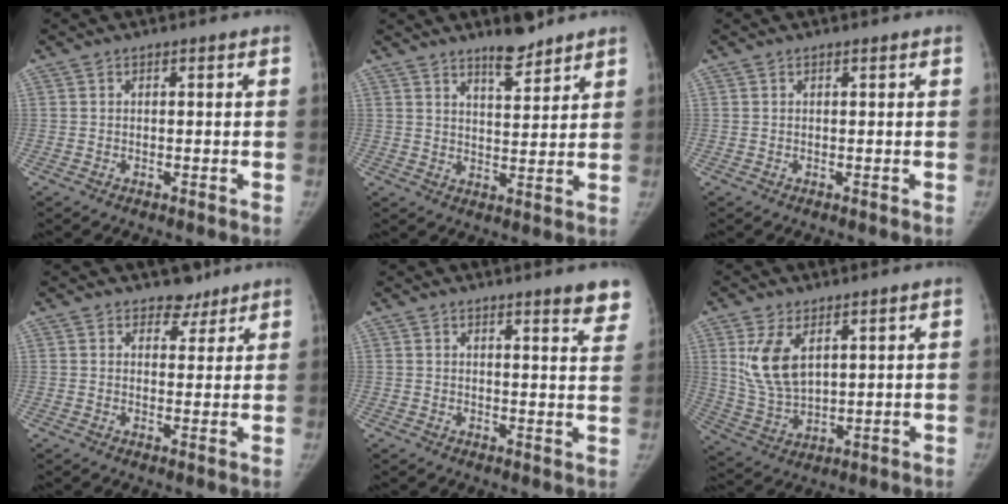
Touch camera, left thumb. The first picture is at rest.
{"total": 6.2, "force": [5.1, 1.6, 3.1], "torque": [-0.030, -0.040, 0.081]}
{"total": 0.0}
{"total": 3.5, "force": [2.8, 2.2, 0.2], "torque": [0.027, -0.016, 0.036]}
{"total": 7.6, "force": [6.0, 0.9, 4.6], "torque": [-0.031, -0.031, 0.057]}
{"total": 9.7, "force": [3.8, 5.2, 7.3], "torque": [-0.131, -0.015, 0.088]}